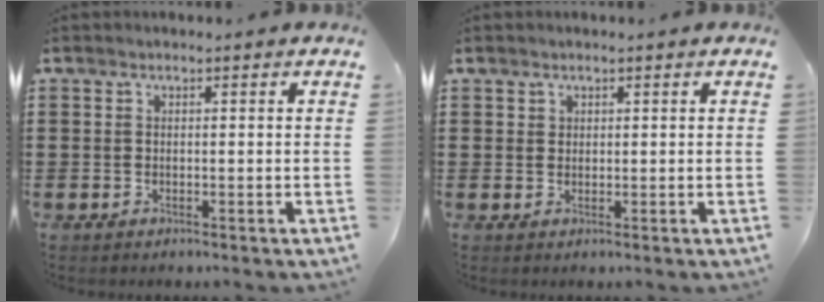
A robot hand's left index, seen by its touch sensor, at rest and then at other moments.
{"total": 1.2, "force": [0.9, 0.7, 0.1], "torque": [-0.005, 0.001, 0.019]}